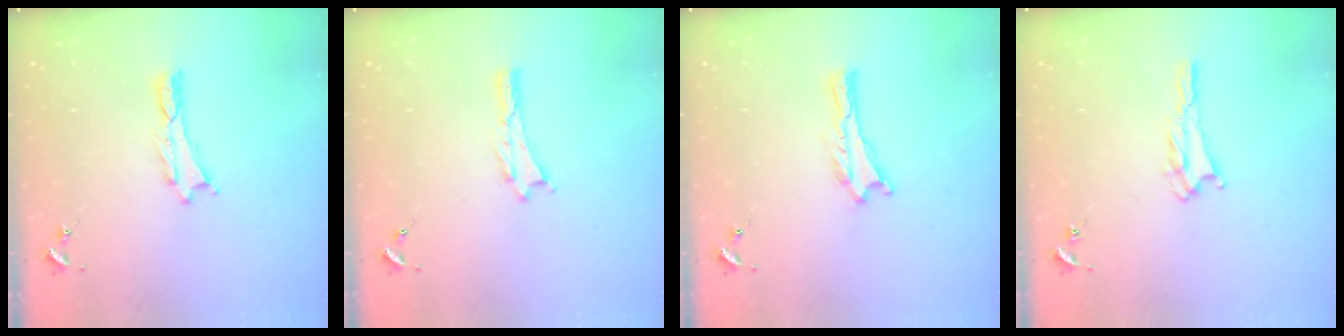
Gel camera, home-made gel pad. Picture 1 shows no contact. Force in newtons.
{"total": 0.0}
{"total": 0.0}
{"total": 2.3, "press": 2.2, "slide": 0.4}